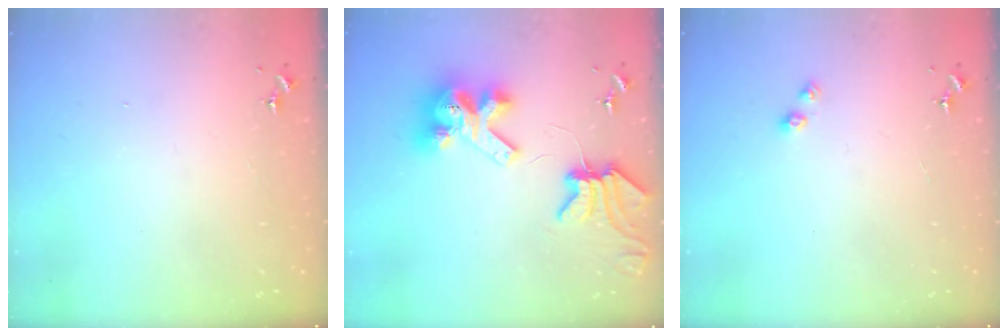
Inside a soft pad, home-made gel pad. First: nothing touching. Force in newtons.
{"total": 12.4, "press": 12.2, "slide": 1.7}
{"total": 3.4, "press": 3.3, "slide": 0.7}